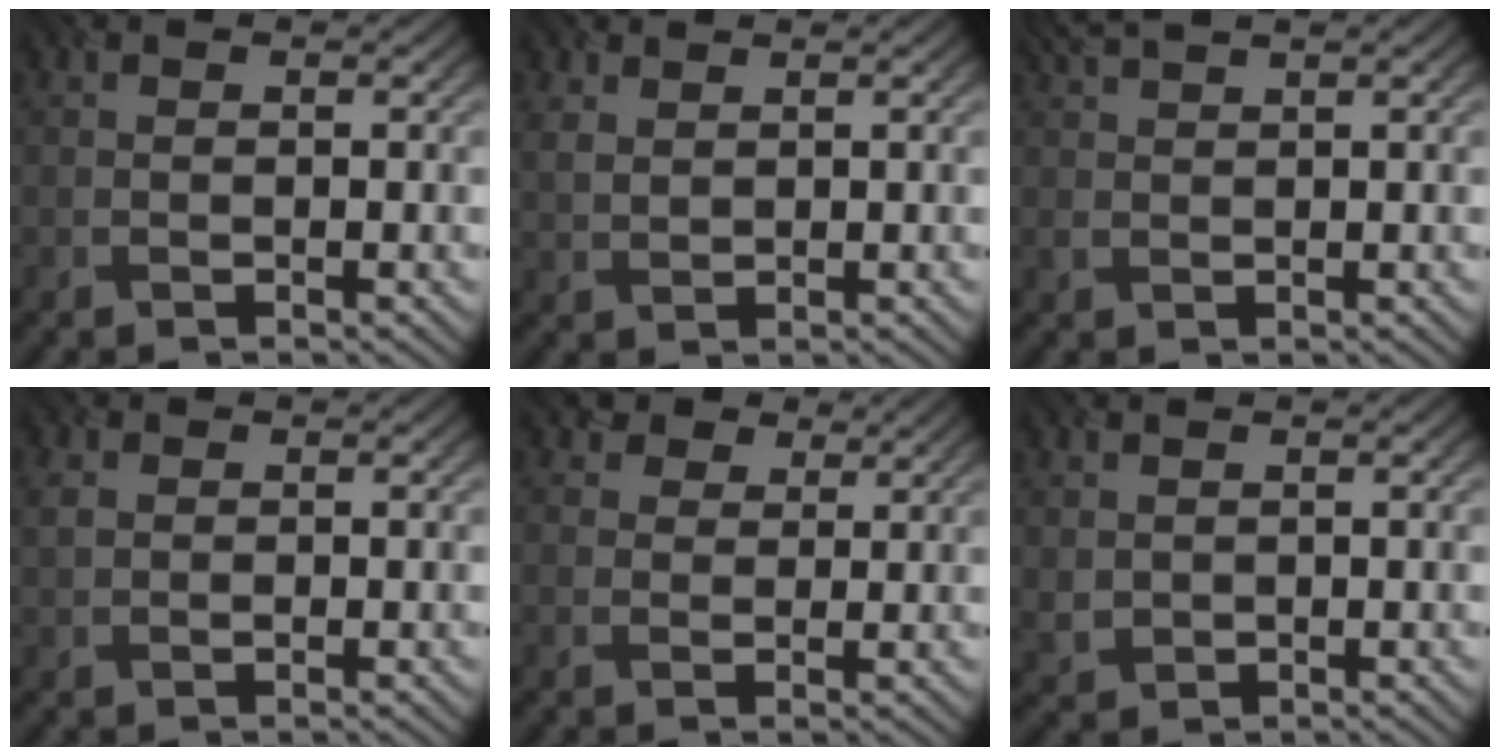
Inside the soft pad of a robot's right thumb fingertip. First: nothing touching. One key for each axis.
{"total": 2.0, "fx": 1.7, "fy": 0.8, "fz": 0.5, "tx": -0.028, "ty": -0.003, "tz": 0.035}
{"total": 2.8, "fx": 2.2, "fy": 0.5, "fz": 1.6, "tx": -0.053, "ty": 0.010, "tz": 0.047}
{"total": 1.4, "fx": 0.9, "fy": 1.0, "fz": 0.5, "tx": -0.025, "ty": 0.000, "tz": 0.015}
{"total": 3.8, "fx": 2.8, "fy": 2.4, "fz": 1.0, "tx": -0.028, "ty": -0.010, "tz": 0.048}
{"total": 1.5, "fx": 1.1, "fy": 1.0, "fz": 0.2, "tx": -0.019, "ty": -0.007, "tz": 0.024}